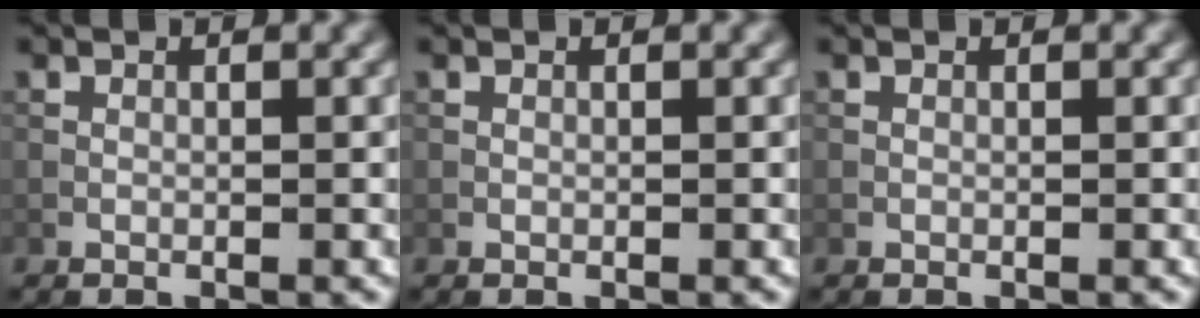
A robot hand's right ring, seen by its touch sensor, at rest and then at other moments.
{"total": 0.0}
{"total": 0.0}